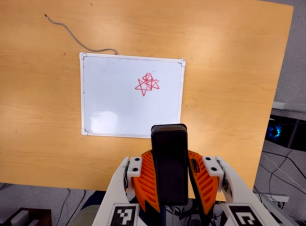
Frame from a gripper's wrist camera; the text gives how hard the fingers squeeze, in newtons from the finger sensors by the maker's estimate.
{"total": 9.8, "left": 8.3, "right": 11.2}